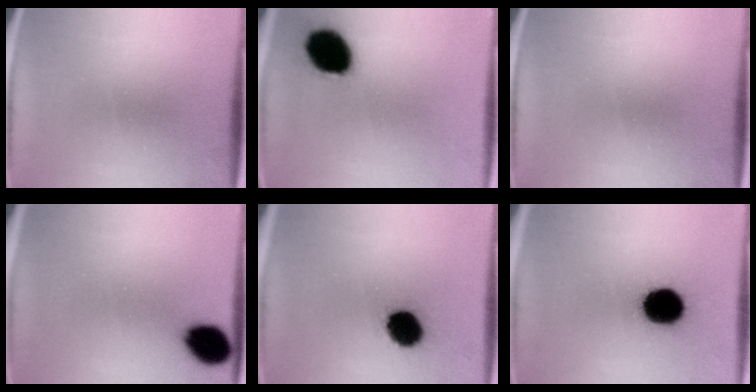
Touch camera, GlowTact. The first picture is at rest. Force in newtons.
{"total": 14.2}
{"total": 0.0}
{"total": 8.3}
{"total": 10.2}
{"total": 15.0}